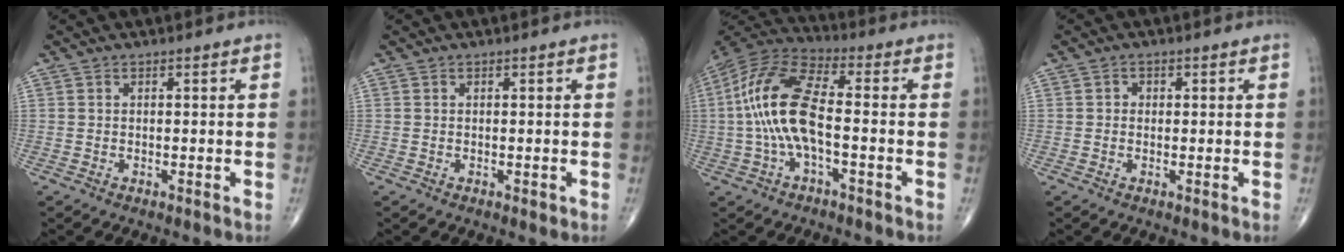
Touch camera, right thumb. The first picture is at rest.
{"total": 0.5, "force": [-0.2, 0.3, 0.4], "torque": [0.000, 0.000, -0.003]}
{"total": 14.6, "force": [-1.2, 5.6, 13.4], "torque": [-0.291, 0.039, -0.029]}
{"total": 1.1, "force": [0.1, 1.0, 0.4], "torque": [0.000, 0.003, -0.002]}